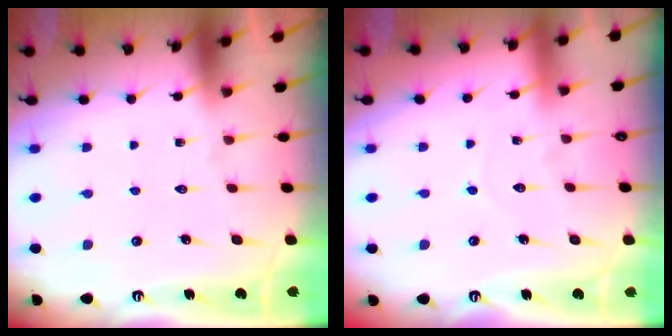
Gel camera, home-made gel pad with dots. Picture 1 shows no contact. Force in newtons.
{"total": 5.0, "press": 5.0, "slide": 0.4}